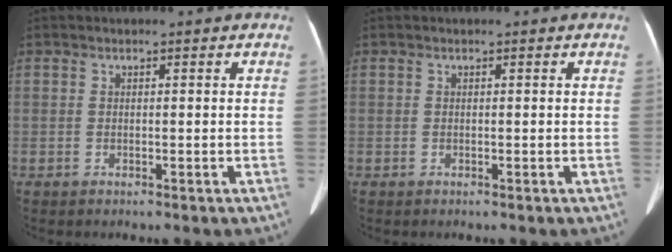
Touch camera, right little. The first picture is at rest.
{"total": 0.0}